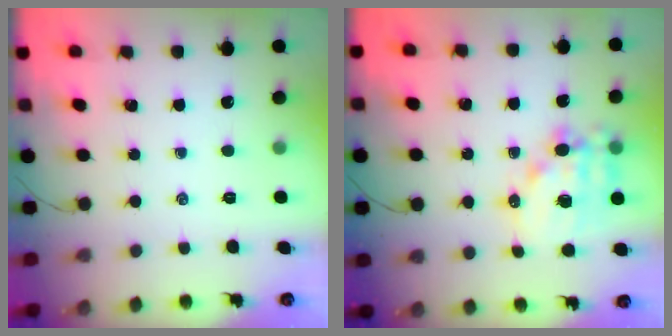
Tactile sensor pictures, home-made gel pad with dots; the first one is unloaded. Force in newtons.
{"total": 13.8, "press": 13.4, "slide": 3.1}